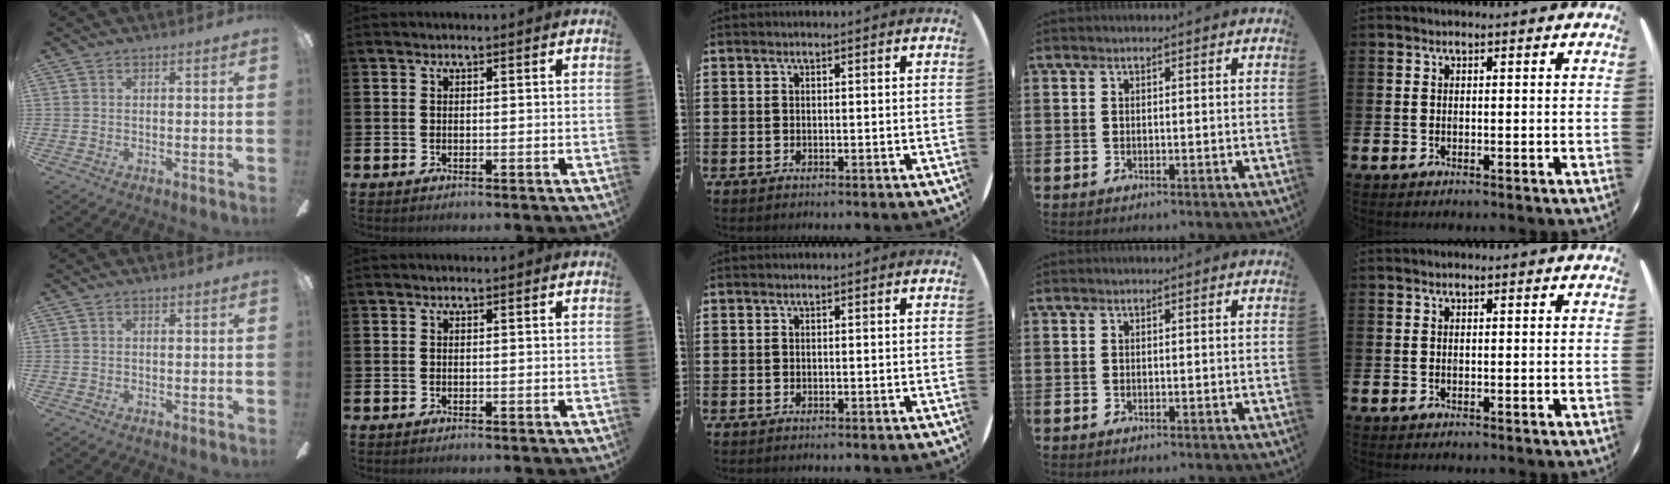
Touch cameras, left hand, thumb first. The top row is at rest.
{}